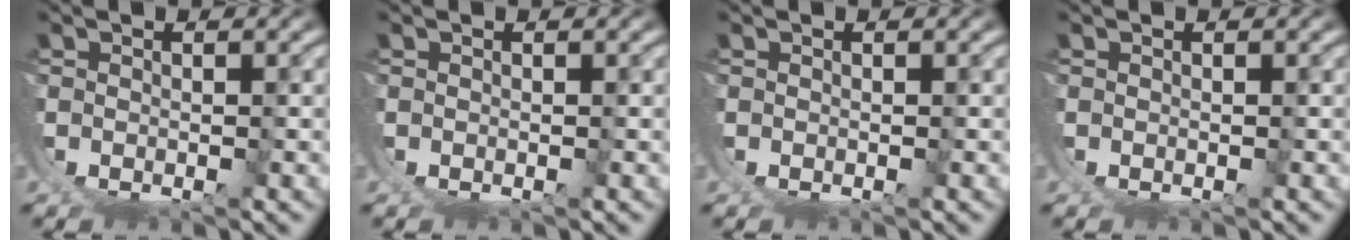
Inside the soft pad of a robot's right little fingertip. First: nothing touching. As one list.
[{"total": 0.0}, {"total": 0.0}, {"total": 0.0}]